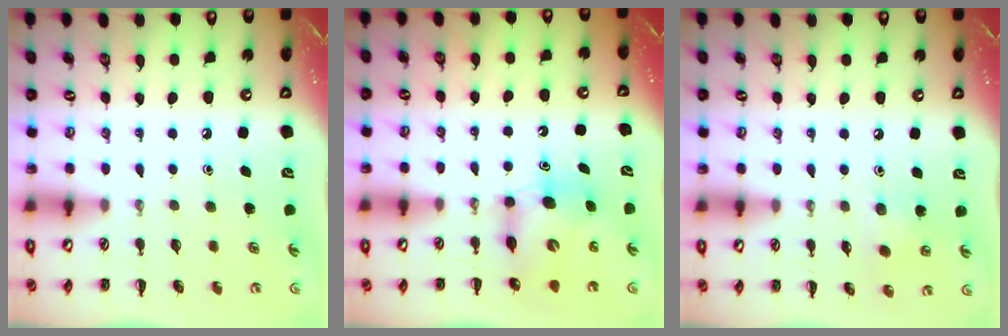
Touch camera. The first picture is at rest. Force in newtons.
{"total": 7.1, "press": 7.0, "slide": 0.8}
{"total": 5.0, "press": 4.9, "slide": 1.0}